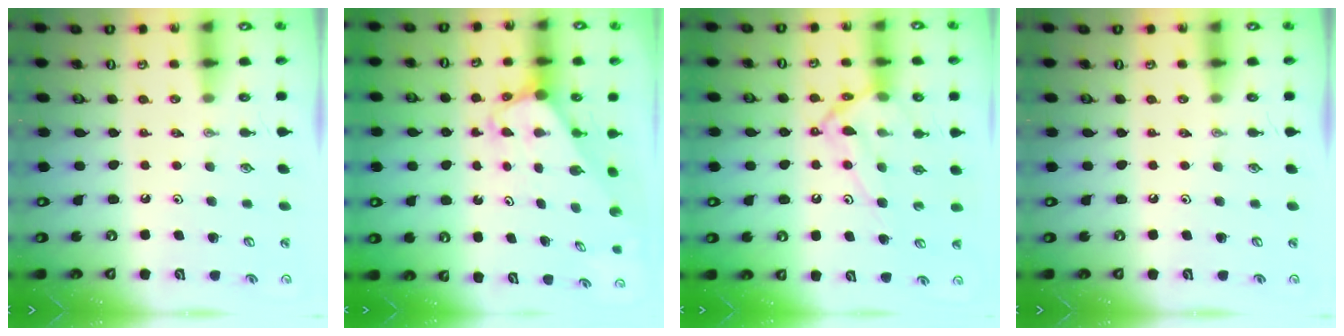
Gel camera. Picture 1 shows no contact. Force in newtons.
{"total": 1.9, "press": 1.9, "slide": 0.1}
{"total": 14.0, "press": 14.0, "slide": 0.9}
{"total": 0.0}